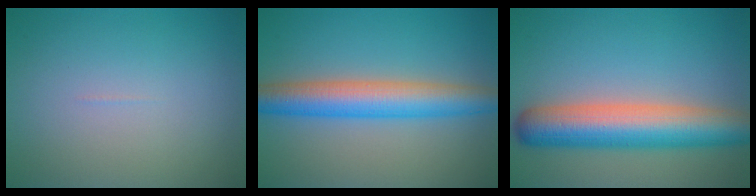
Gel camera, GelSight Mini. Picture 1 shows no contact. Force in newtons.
{"total": 6.4, "press": 6.4, "slide": 0.0}
{"total": 8.8, "press": 8.8, "slide": 0.5}